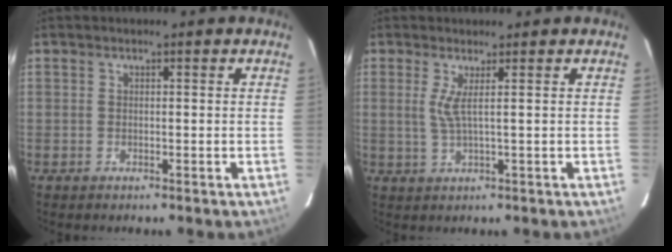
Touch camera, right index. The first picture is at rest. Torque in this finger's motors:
{"motor_torque": [0.38, 0.49, 0.31, 0.05]}